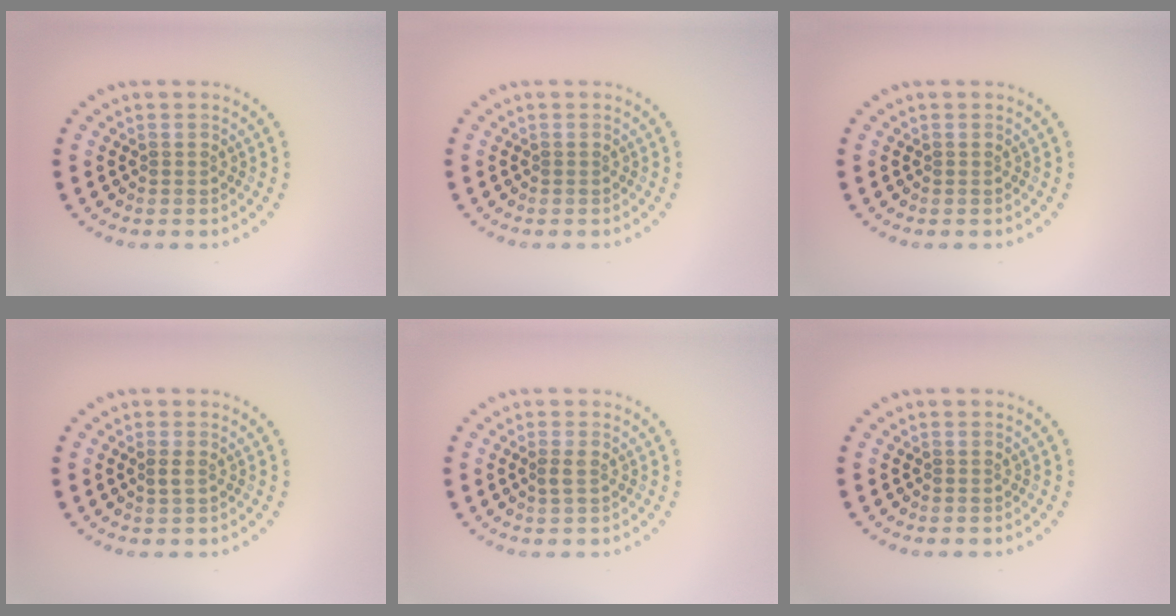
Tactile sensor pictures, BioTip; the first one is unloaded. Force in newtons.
{"total": 0.0}
{"total": 0.0}
{"total": 0.7, "press": 0.7, "slide": 0.1}
{"total": 0.8, "press": 0.8, "slide": 0.2}
{"total": 0.0}